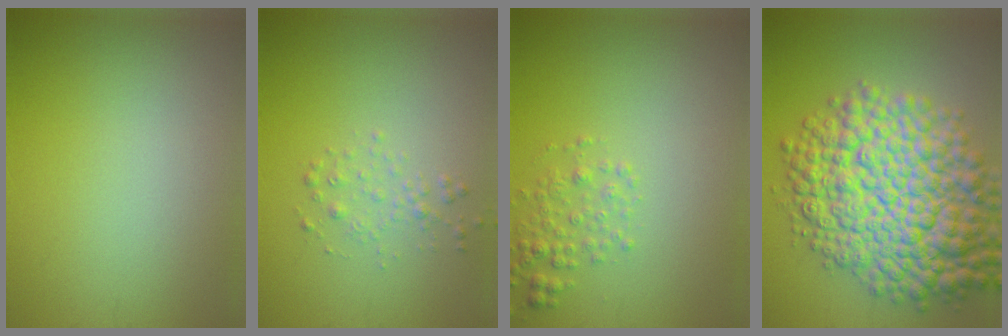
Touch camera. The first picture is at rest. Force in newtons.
{"total": 1.3, "press": 1.3, "slide": 0.0}
{"total": 1.9, "press": 1.9, "slide": 0.1}
{"total": 12.8, "press": 12.8, "slide": 0.3}